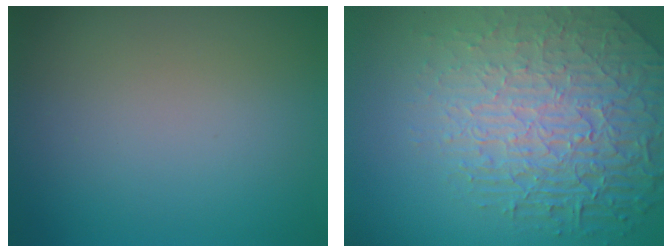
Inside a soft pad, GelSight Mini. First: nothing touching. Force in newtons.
{"total": 8.7, "press": 6.0, "slide": 6.3}